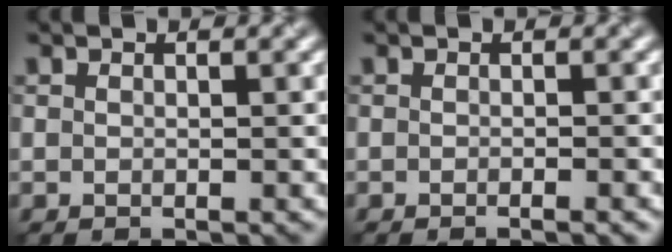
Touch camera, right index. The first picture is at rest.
{"total": 1.1, "force": [-0.6, 0.2, 0.9], "torque": [-0.008, -0.003, -0.013]}